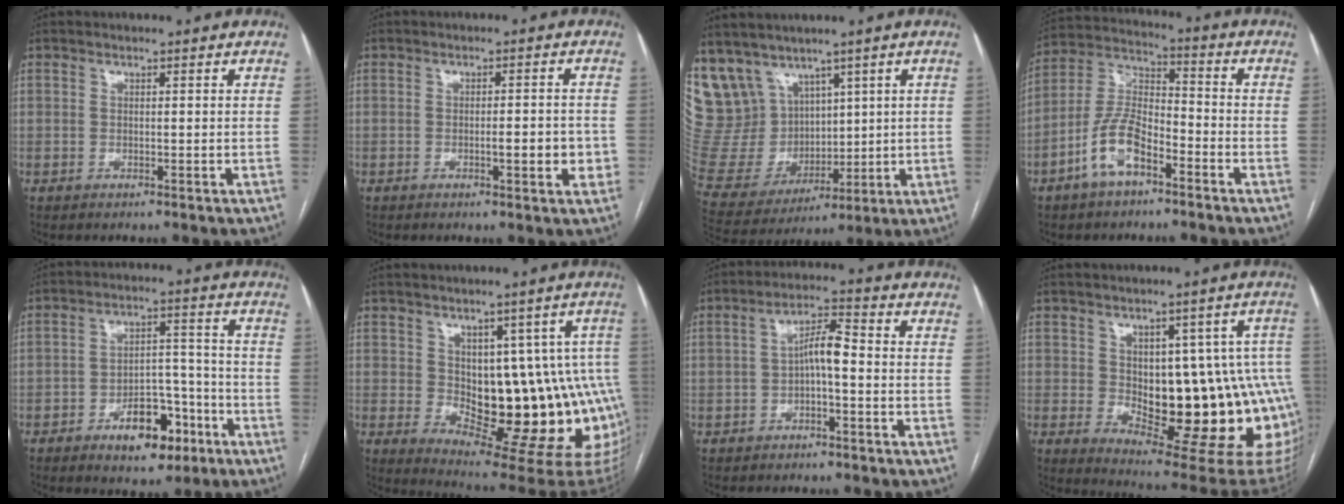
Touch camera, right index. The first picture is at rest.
{"total": 4.2, "force": [-1.0, 1.0, 4.0], "torque": [-0.055, 0.000, -0.011]}
{"total": 17.0, "force": [10.4, 12.5, 4.8], "torque": [-0.138, 0.059, 0.236]}
{"total": 10.3, "force": [-5.4, 4.4, 7.5], "torque": [-0.167, 0.018, -0.102]}
{"total": 9.7, "force": [-5.2, 4.8, 6.6], "torque": [-0.092, 0.023, -0.075]}
{"total": 17.1, "force": [-0.6, 8.2, 14.9], "torque": [-0.133, 0.017, 0.014]}
{"total": 5.1, "force": [-0.6, 1.2, 4.9], "torque": [-0.087, 0.021, -0.012]}
{"total": 21.4, "force": [-1.4, 8.4, 19.6], "torque": [-0.171, 0.018, 0.011]}